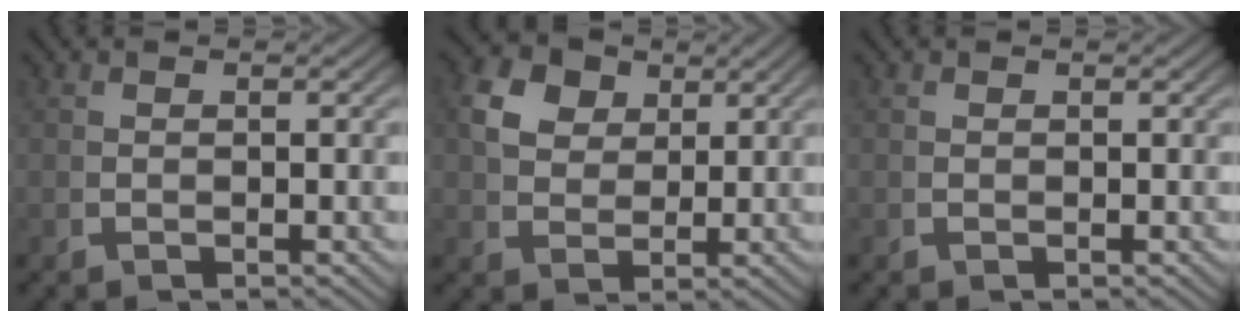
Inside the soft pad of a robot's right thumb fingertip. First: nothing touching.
{"total": 6.3, "force": [2.9, 4.6, 3.2], "torque": [-0.071, -0.005, 0.054]}
{"total": 0.0}